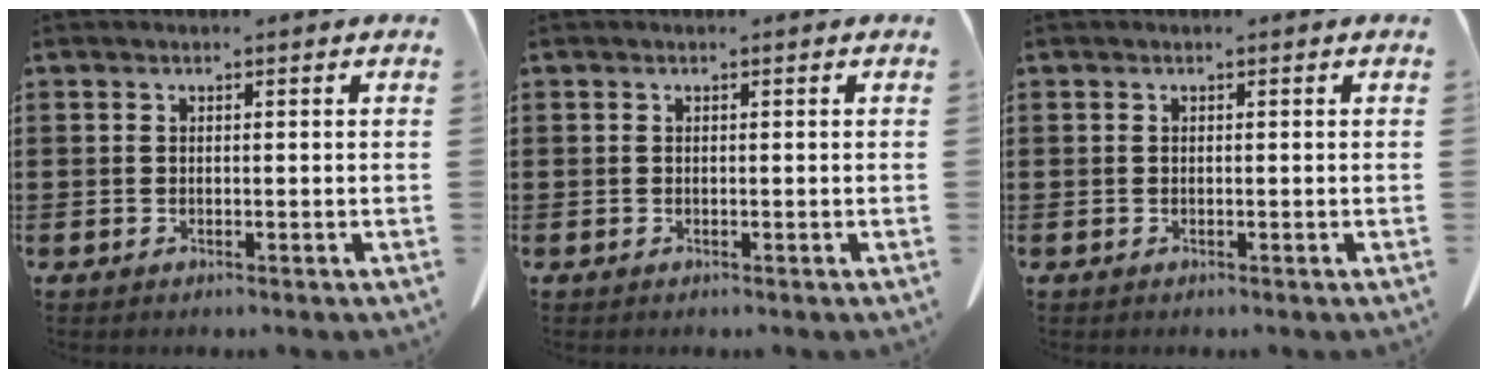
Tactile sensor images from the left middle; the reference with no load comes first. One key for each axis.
{"total": 0.0}
{"total": 0.0}